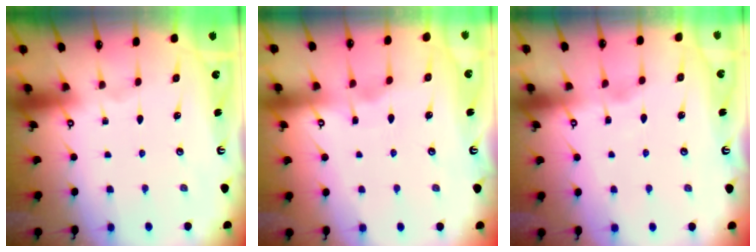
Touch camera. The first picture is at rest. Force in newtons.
{"total": 2.9, "press": 2.8, "slide": 0.4}
{"total": 2.9, "press": 2.9, "slide": 0.4}